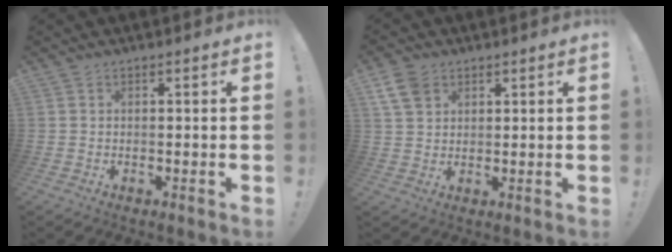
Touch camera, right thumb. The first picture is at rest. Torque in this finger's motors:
{"motor_torque": [0.06, 0.01, 0.39, 0.27, -0.01]}